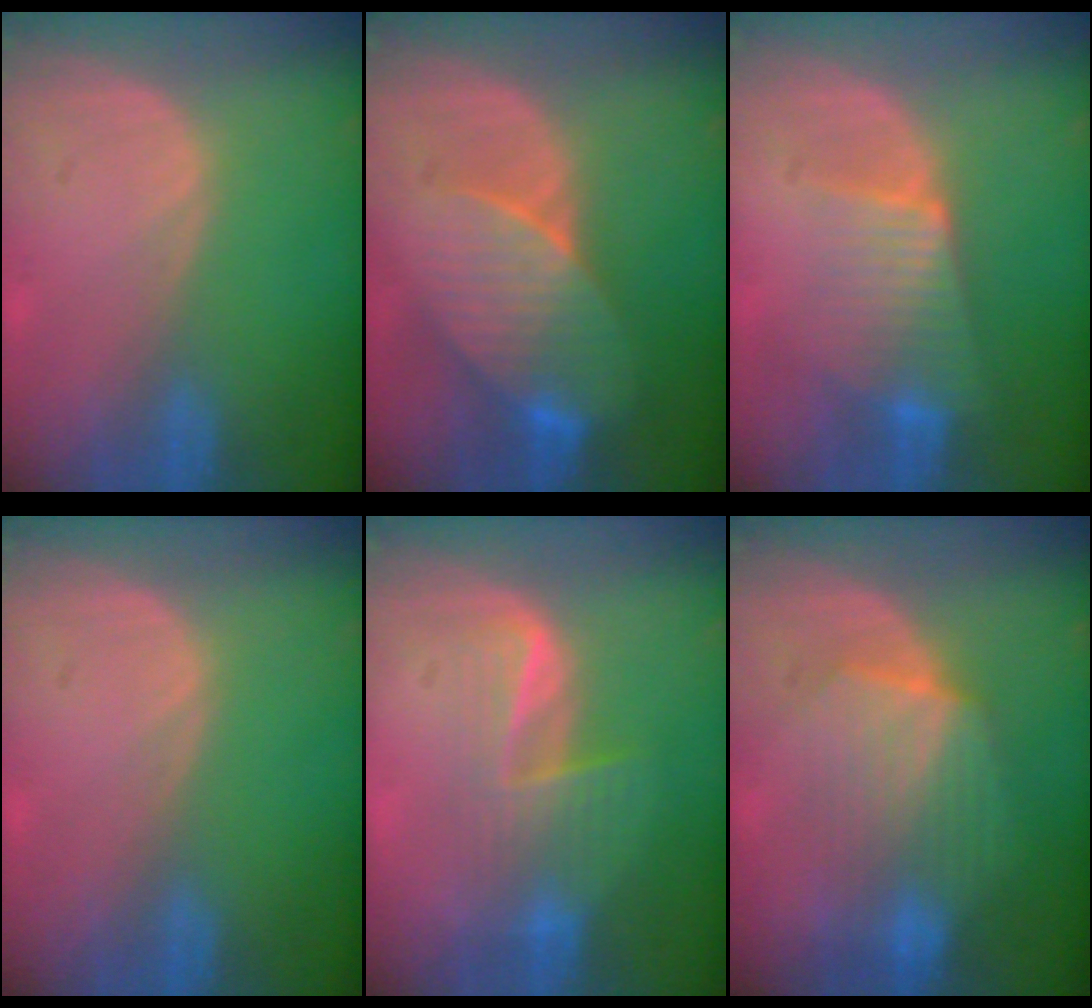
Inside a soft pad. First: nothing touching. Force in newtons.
{"total": 8.2, "press": 7.9, "slide": 2.2}
{"total": 6.7, "press": 6.2, "slide": 2.4}
{"total": 0.0}
{"total": 6.0, "press": 5.7, "slide": 1.8}
{"total": 7.3, "press": 7.2, "slide": 0.7}